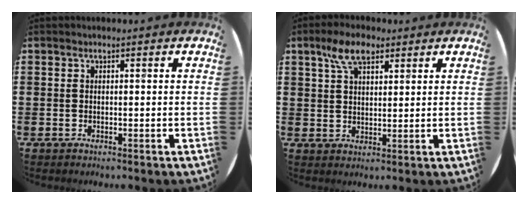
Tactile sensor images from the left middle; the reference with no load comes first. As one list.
[{"total": 6.0, "force": [3.7, 2.8, 3.7], "torque": [-0.066, 0.005, 0.064]}]